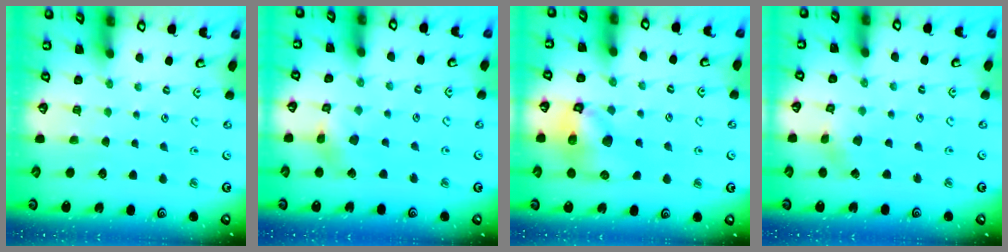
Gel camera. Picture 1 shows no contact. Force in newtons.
{"total": 6.3, "press": 6.2, "slide": 0.6}
{"total": 13.0, "press": 12.8, "slide": 2.3}
{"total": 2.6, "press": 2.6, "slide": 0.2}